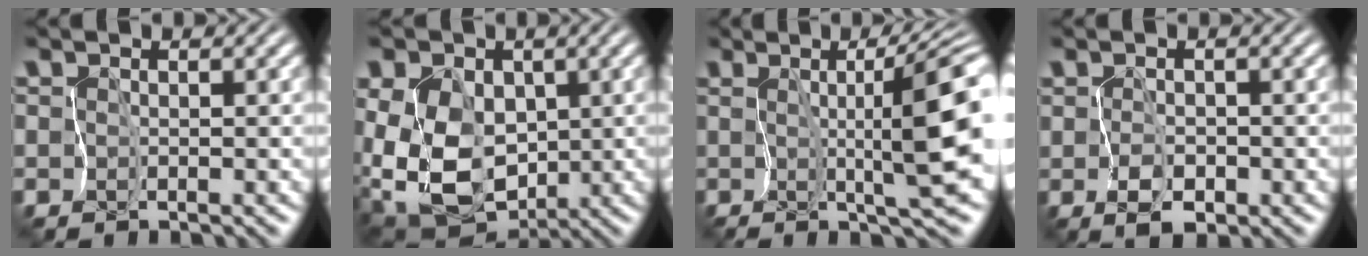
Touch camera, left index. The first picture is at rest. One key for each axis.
{"total": 14.6, "fx": 0.2, "fy": 11.1, "fz": 9.5, "tx": -0.205, "ty": 0.005, "tz": -0.014}
{"total": 7.9, "fx": 0.6, "fy": -0.1, "fz": 7.9, "tx": -0.113, "ty": 0.003, "tz": 0.008}
{"total": 1.7, "fx": -0.7, "fy": 0.5, "fz": 1.4, "tx": -0.034, "ty": -0.006, "tz": -0.013}